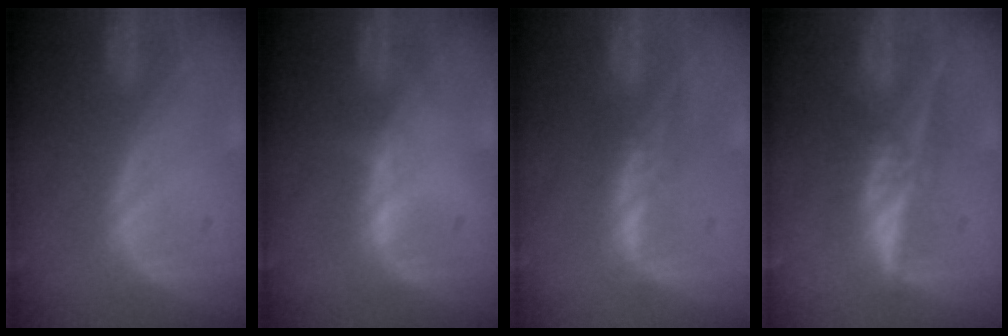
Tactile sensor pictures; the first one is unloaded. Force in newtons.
{"total": 0.6, "press": 0.5, "slide": 0.3}
{"total": 2.4, "press": 2.4, "slide": 0.2}
{"total": 6.0, "press": 5.4, "slide": 2.6}